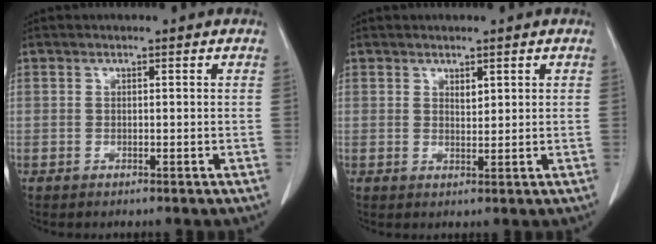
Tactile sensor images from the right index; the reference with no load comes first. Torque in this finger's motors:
{"motor_torque": [-0.06, 0.25, -0.02, 0.01]}